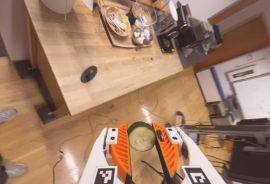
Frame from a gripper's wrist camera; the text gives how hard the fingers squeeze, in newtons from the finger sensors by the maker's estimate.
{"total": 8.1, "left": 8.0, "right": 8.2}